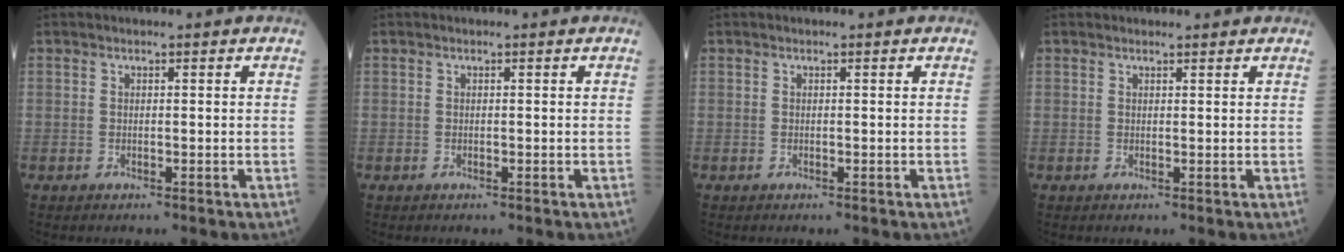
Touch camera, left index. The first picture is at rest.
{"total": 0.0}
{"total": 0.0}
{"total": 1.3, "force": [1.2, 0.3, 0.1], "torque": [-0.014, 0.005, 0.014]}